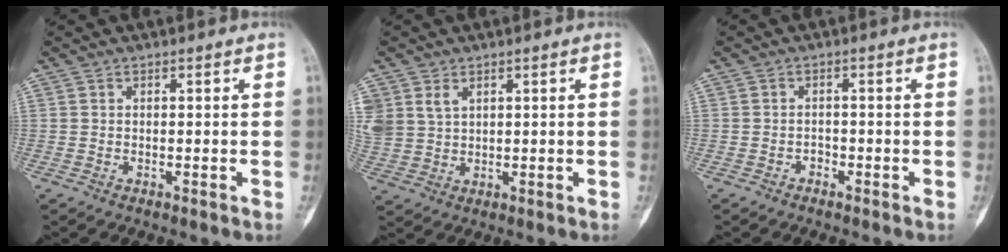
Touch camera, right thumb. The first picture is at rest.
{"total": 7.0, "force": [3.1, 5.1, 3.6], "torque": [-0.083, 0.000, 0.077]}
{"total": 1.2, "force": [-0.9, 0.8, 0.2], "torque": [0.000, 0.006, -0.019]}